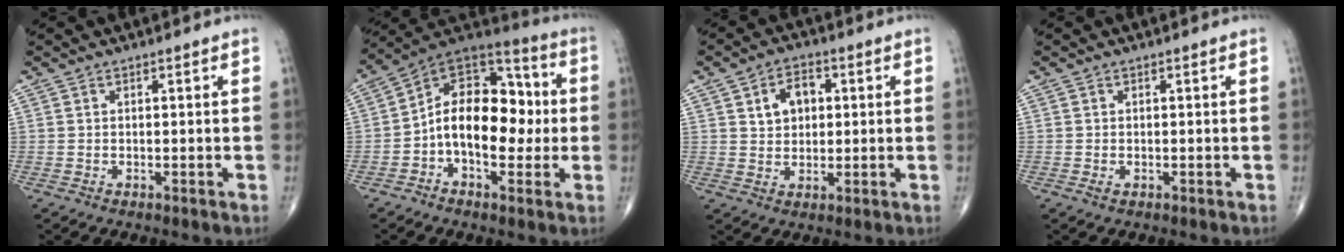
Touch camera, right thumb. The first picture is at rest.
{"total": 17.3, "force": [-1.4, 10.6, 13.6], "torque": [-0.175, 0.044, -0.033]}
{"total": 6.4, "force": [1.8, 4.6, 4.1], "torque": [-0.041, 0.001, 0.026]}
{"total": 0.8, "force": [-0.2, 0.5, 0.6], "torque": [-0.014, -0.001, -0.004]}